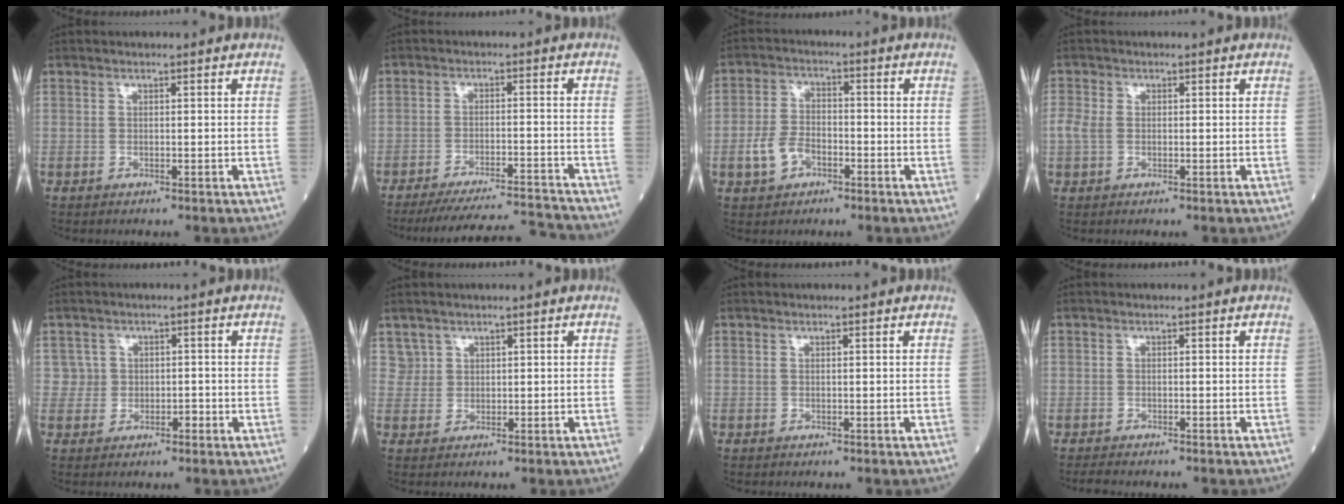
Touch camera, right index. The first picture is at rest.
{"total": 13.0, "force": [-12.7, -1.0, 2.6], "torque": [-0.038, 0.003, -0.190]}
{"total": 5.6, "force": [-2.4, 3.7, 3.5], "torque": [-0.082, 0.009, -0.044]}
{"total": 2.7, "force": [0.0, 2.0, 1.8], "torque": [-0.059, 0.010, -0.001]}
{"total": 2.5, "force": [-0.2, 2.5, 0.2], "torque": [0.011, 0.009, -0.005]}
{"total": 1.7, "force": [1.2, 1.1, -0.3], "torque": [0.015, 0.009, 0.020]}
{"total": 0.0}
{"total": 1.2, "force": [-1.1, 0.3, 0.2], "torque": [-0.012, -0.005, -0.017]}